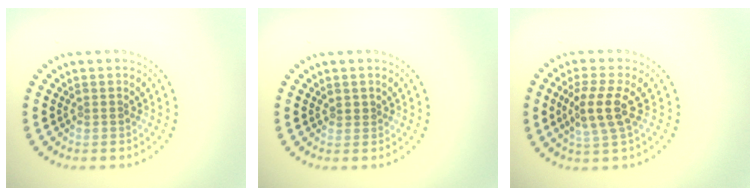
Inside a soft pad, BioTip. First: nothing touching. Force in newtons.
{"total": 0.6, "press": 0.3, "slide": 0.4}
{"total": 3.5, "press": 3.1, "slide": 1.7}